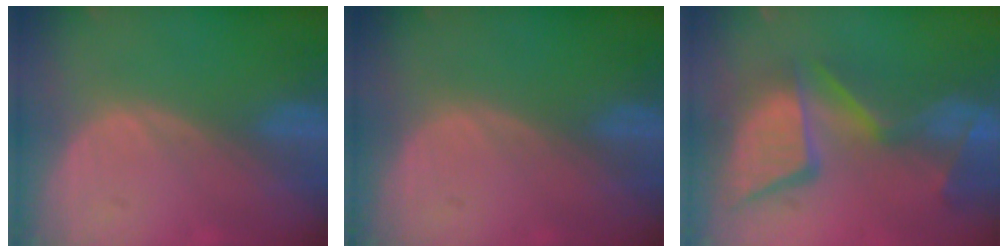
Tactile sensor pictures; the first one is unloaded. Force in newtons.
{"total": 0.0}
{"total": 13.8, "press": 11.3, "slide": 8.0}